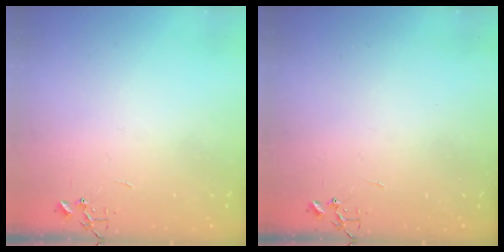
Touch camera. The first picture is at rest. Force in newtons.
{"total": 0.0}